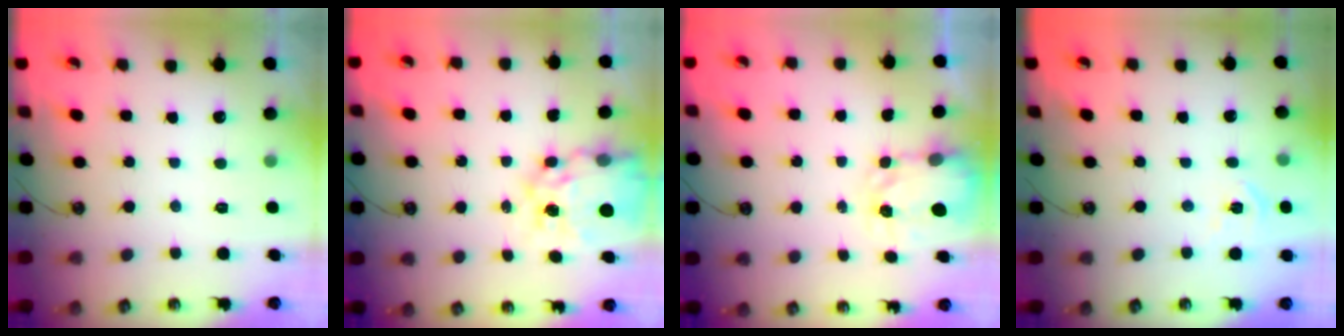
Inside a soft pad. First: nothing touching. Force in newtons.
{"total": 15.2, "press": 15.2, "slide": 1.6}
{"total": 3.4, "press": 3.4, "slide": 0.5}
{"total": 5.1, "press": 5.0, "slide": 0.7}